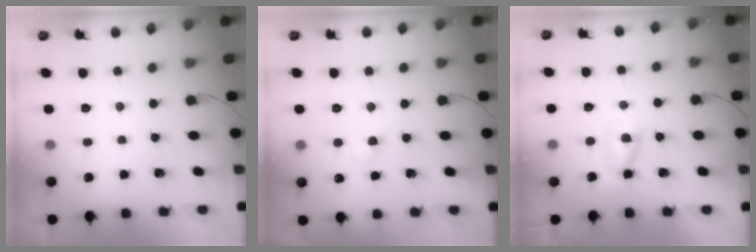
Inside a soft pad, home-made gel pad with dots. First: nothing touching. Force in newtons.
{"total": 2.1, "press": 1.9, "slide": 1.0}
{"total": 1.9, "press": 1.6, "slide": 1.0}